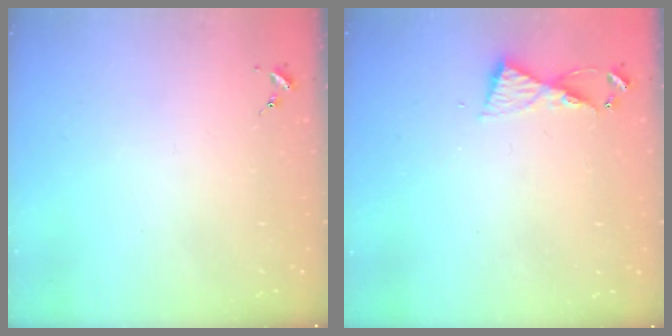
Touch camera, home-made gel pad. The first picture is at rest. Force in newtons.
{"total": 6.0, "press": 6.0, "slide": 0.6}